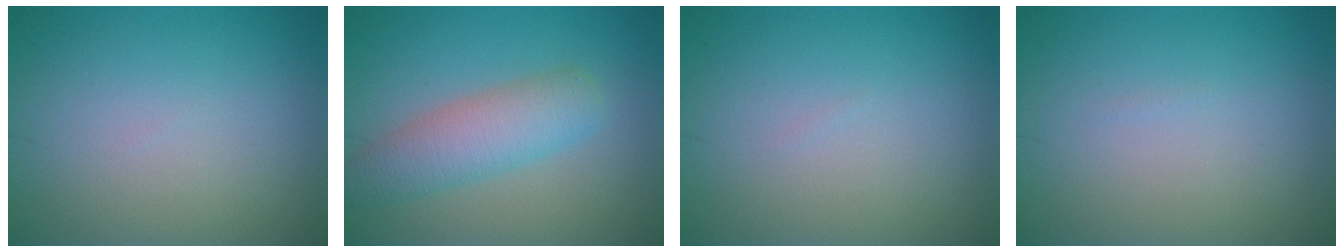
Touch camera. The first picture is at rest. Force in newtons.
{"total": 4.6, "press": 4.6, "slide": 0.2}
{"total": 0.0}
{"total": 0.0}